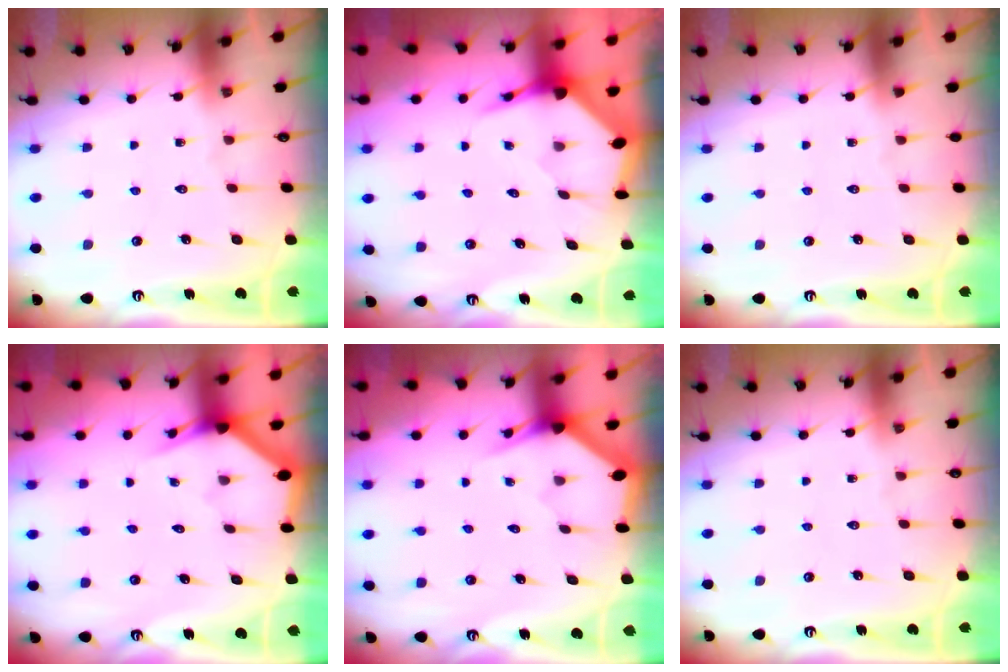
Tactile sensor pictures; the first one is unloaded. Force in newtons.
{"total": 3.8, "press": 3.8, "slide": 0.5}
{"total": 0.0}
{"total": 2.8, "press": 2.8, "slide": 0.1}
{"total": 3.1, "press": 3.1, "slide": 0.0}
{"total": 0.0}